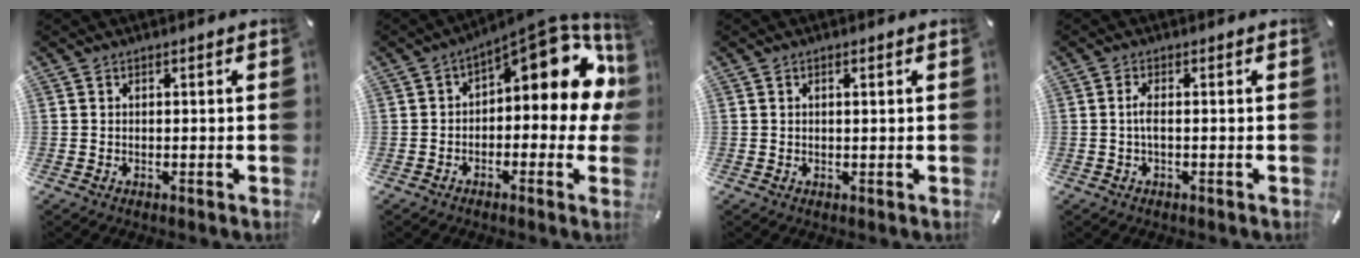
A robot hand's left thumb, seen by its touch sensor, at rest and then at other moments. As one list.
[{"total": 11.9, "force": [4.4, 5.4, 9.6], "torque": [-0.121, -0.044, 0.072]}, {"total": 1.0, "force": [0.3, 0.2, 0.9], "torque": [-0.018, 0.001, 0.003]}, {"total": 2.6, "force": [-0.3, 0.5, 2.5], "torque": [-0.048, 0.000, -0.006]}]